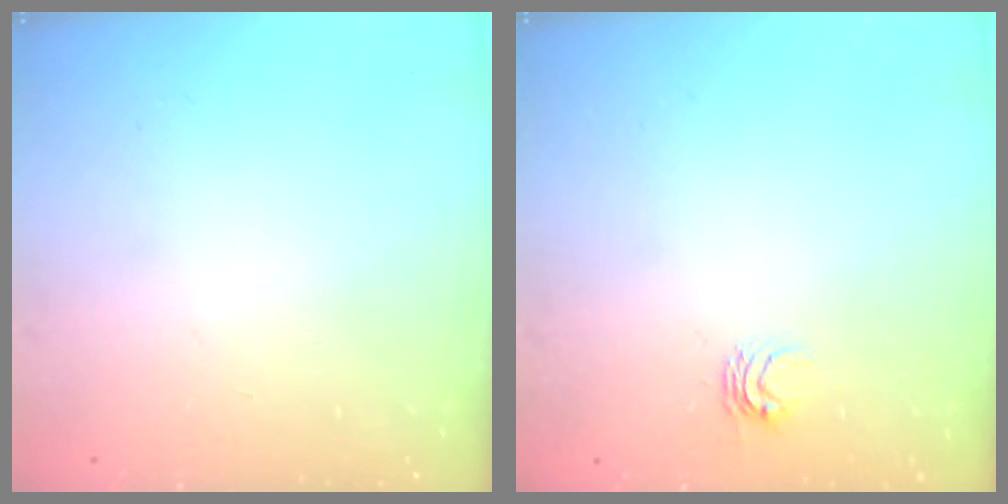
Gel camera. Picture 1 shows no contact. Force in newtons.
{"total": 3.9, "press": 3.8, "slide": 0.5}